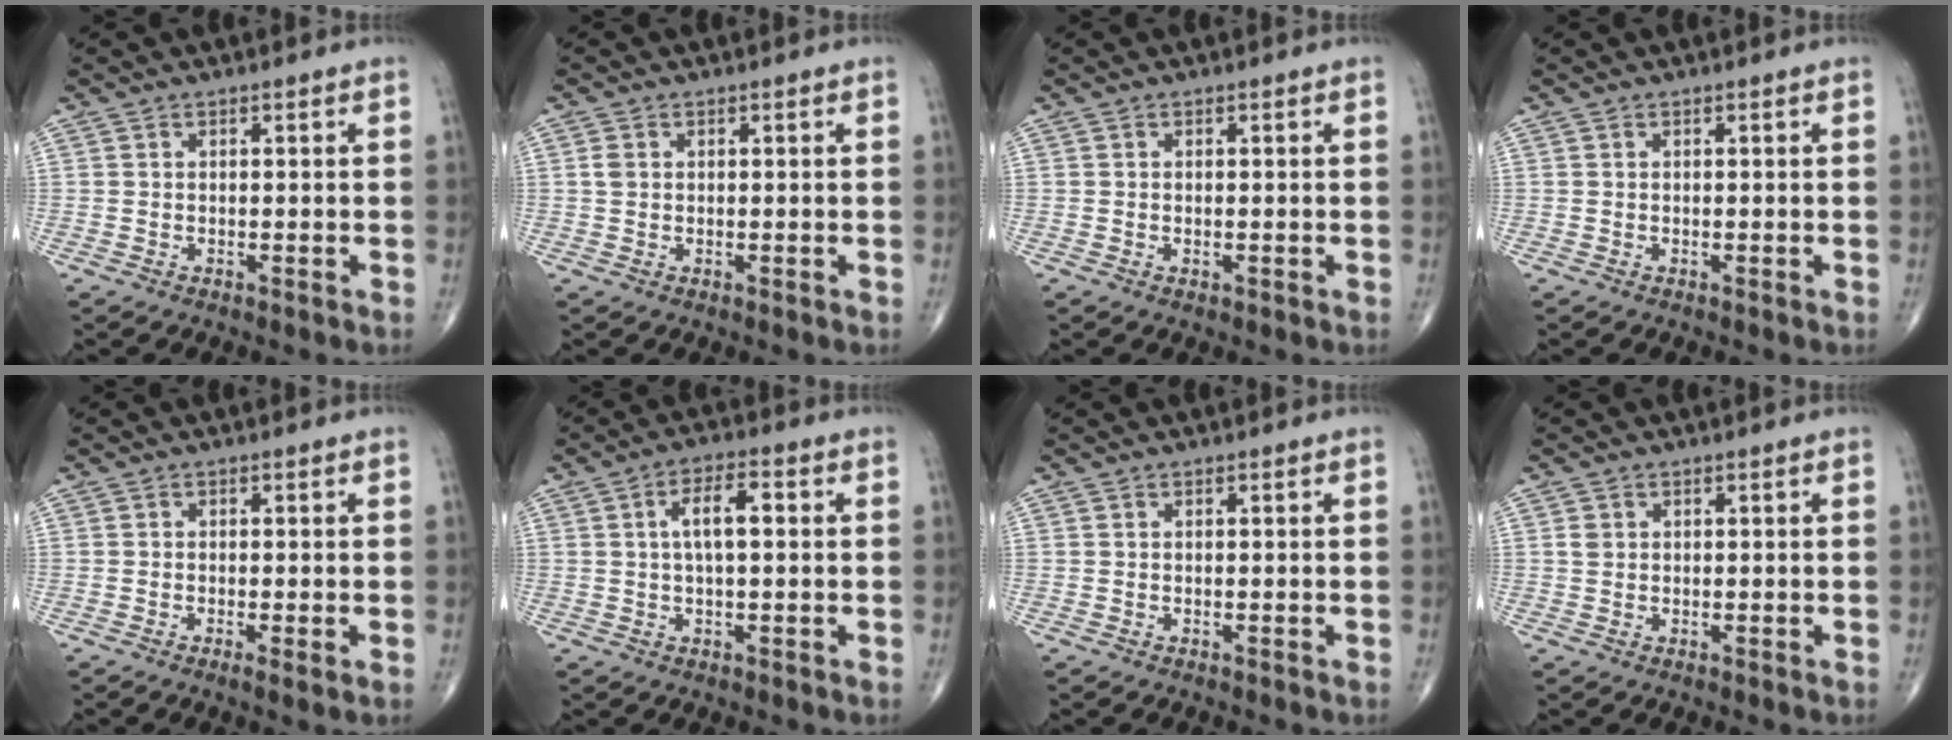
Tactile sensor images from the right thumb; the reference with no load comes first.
{"total": 1.4, "force": [0.2, 1.1, 0.8], "torque": [-0.018, 0.004, 0.006]}
{"total": 0.6, "force": [-0.2, 0.3, 0.5], "torque": [-0.009, -0.001, -0.002]}
{"total": 0.0}
{"total": 1.6, "force": [-0.5, 0.1, 1.5], "torque": [-0.035, -0.008, -0.015]}
{"total": 6.2, "force": [0.9, 2.4, 5.6], "torque": [-0.095, 0.013, 0.010]}
{"total": 0.0}
{"total": 1.3, "force": [0.3, 1.1, 0.6], "torque": [-0.009, 0.002, 0.007]}